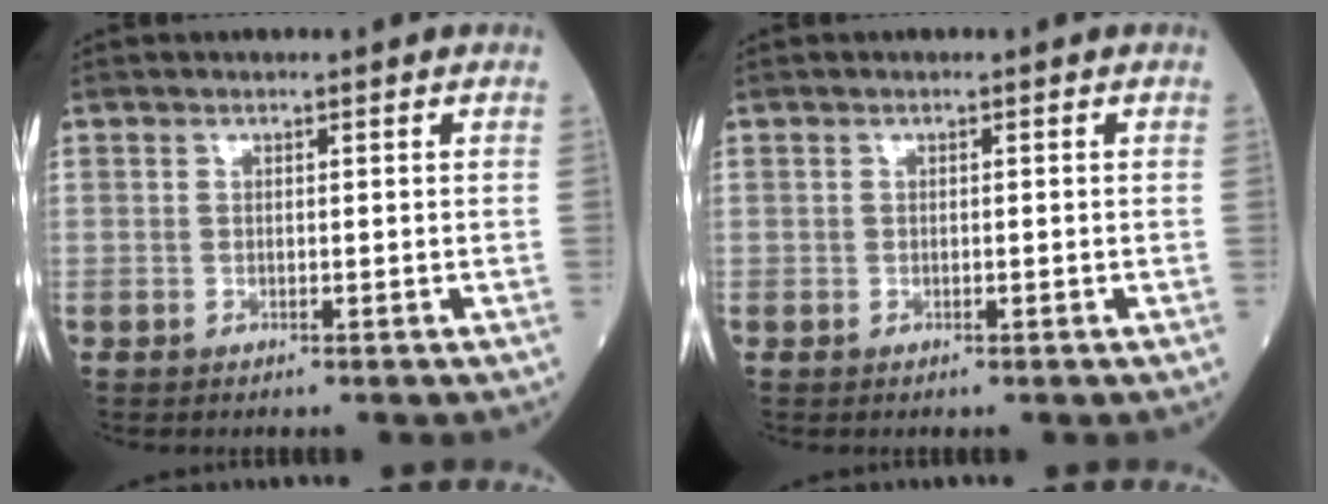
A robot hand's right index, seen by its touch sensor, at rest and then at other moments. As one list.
[{"total": 0.0}]